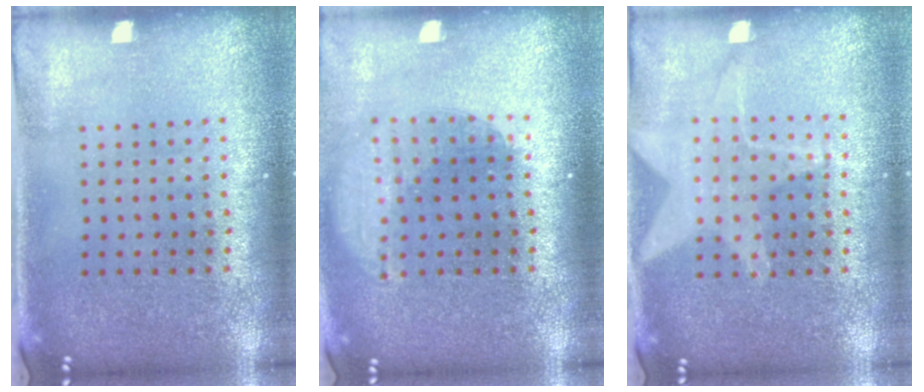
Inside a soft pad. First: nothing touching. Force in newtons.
{"total": 1.6, "press": 1.2, "slide": 1.0}
{"total": 1.1, "press": 1.1, "slide": 0.1}